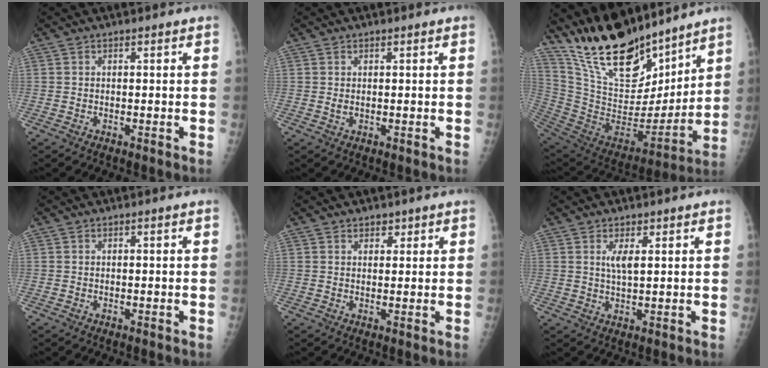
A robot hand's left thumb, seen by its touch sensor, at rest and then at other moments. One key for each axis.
{"total": 1.4, "fx": 0.7, "fy": 0.7, "fz": 0.9, "tx": -0.013, "ty": -0.005, "tz": 0.015}
{"total": 25.0, "fx": 20.4, "fy": 9.1, "fz": 11.4, "tx": -0.173, "ty": -0.101, "tz": 0.362}
{"total": 0.0}
{"total": 2.0, "fx": 1.4, "fy": 1.3, "fz": 0.6, "tx": 0.010, "ty": -0.007, "tz": 0.017}
{"total": 3.3, "fx": 1.4, "fy": 1.3, "fz": 2.7, "tx": -0.044, "ty": -0.008, "tz": 0.025}